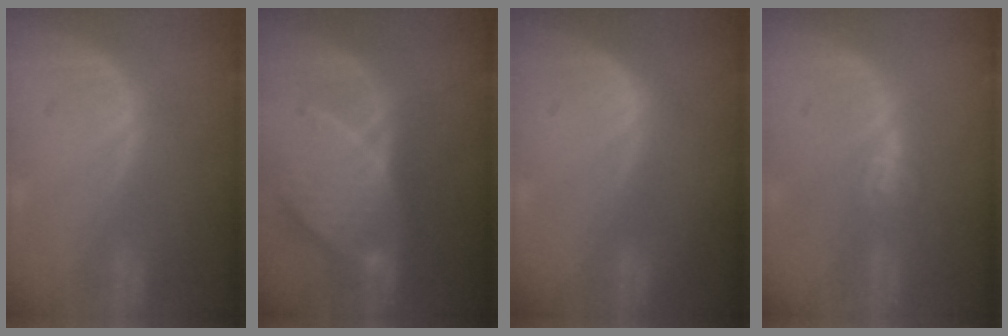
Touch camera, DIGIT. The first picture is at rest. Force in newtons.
{"total": 9.5, "press": 8.8, "slide": 3.8}
{"total": 0.0}
{"total": 3.9, "press": 3.6, "slide": 1.3}